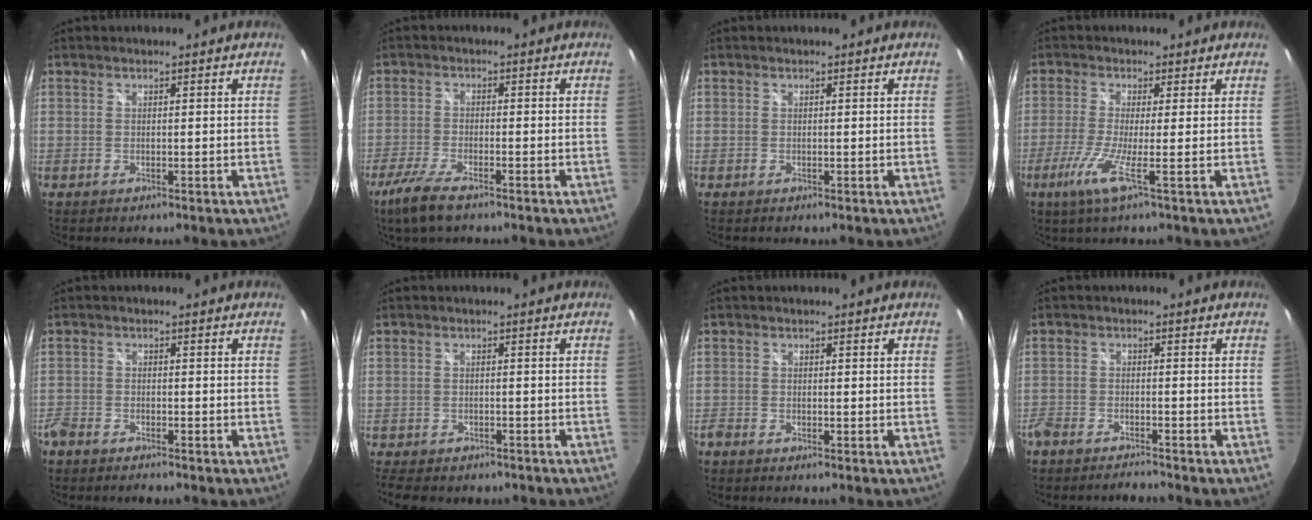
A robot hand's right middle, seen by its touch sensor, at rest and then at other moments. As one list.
[{"total": 7.1, "force": [-5.0, 1.5, 4.8], "torque": [-0.123, -0.018, -0.097]}, {"total": 0.0}, {"total": 5.7, "force": [-2.3, -1.3, 5.1], "torque": [-0.135, -0.015, -0.049]}, {"total": 4.7, "force": [-4.2, 1.6, 1.6], "torque": [-0.054, -0.014, -0.078]}, {"total": 7.7, "force": [-6.4, 2.9, 3.2], "torque": [-0.078, -0.020, -0.095]}, {"total": 1.2, "force": [-1.1, 0.2, 0.4], "torque": [-0.009, -0.004, -0.024]}, {"total": 5.6, "force": [-5.2, 1.1, 1.5], "torque": [-0.056, -0.012, -0.093]}]